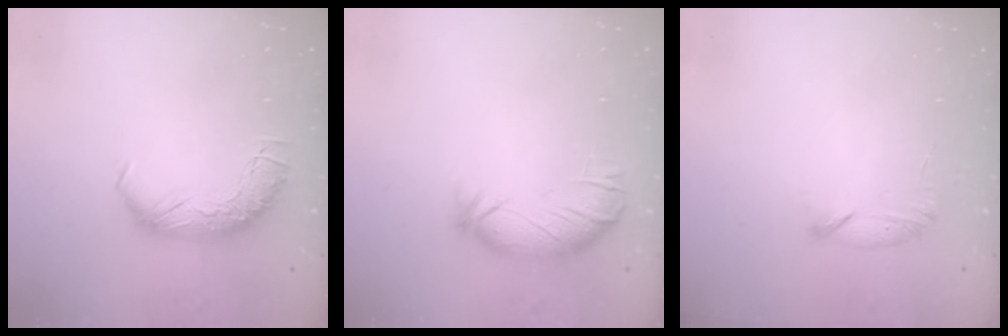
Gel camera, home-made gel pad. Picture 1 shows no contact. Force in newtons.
{"total": 2.7, "press": 2.6, "slide": 0.9}
{"total": 7.1, "press": 6.9, "slide": 1.3}